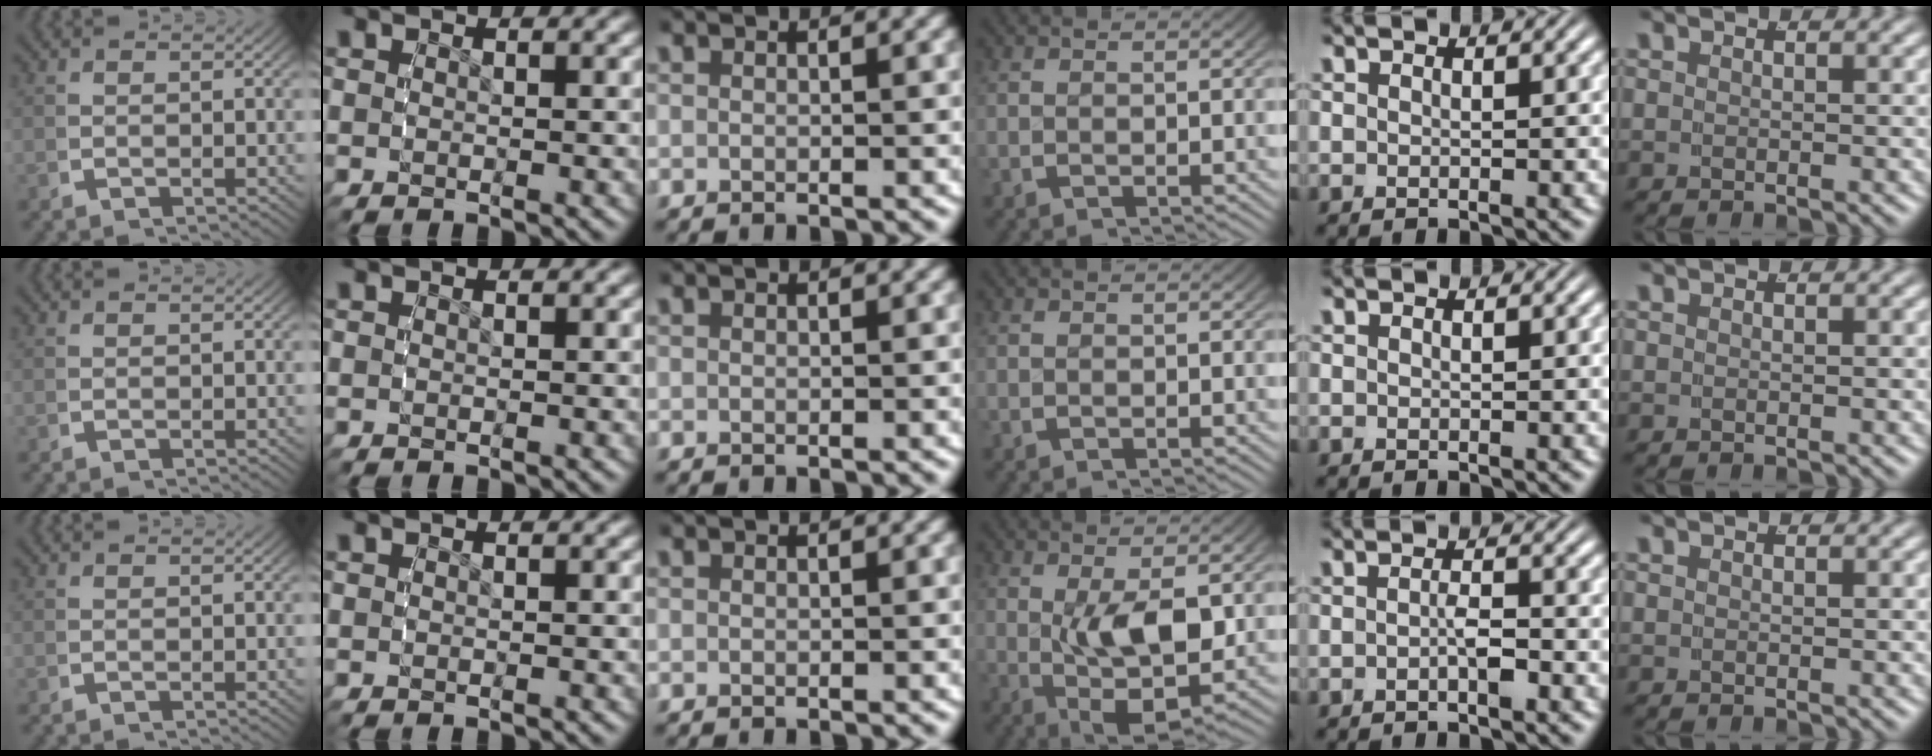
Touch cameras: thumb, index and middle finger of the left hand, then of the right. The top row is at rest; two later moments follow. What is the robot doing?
{"motion": "grasp_and_lifting", "object": "camera"}